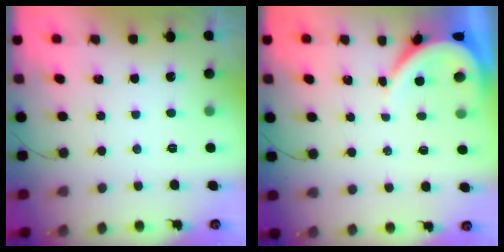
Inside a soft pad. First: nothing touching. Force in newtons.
{"total": 3.7, "press": 3.6, "slide": 0.5}